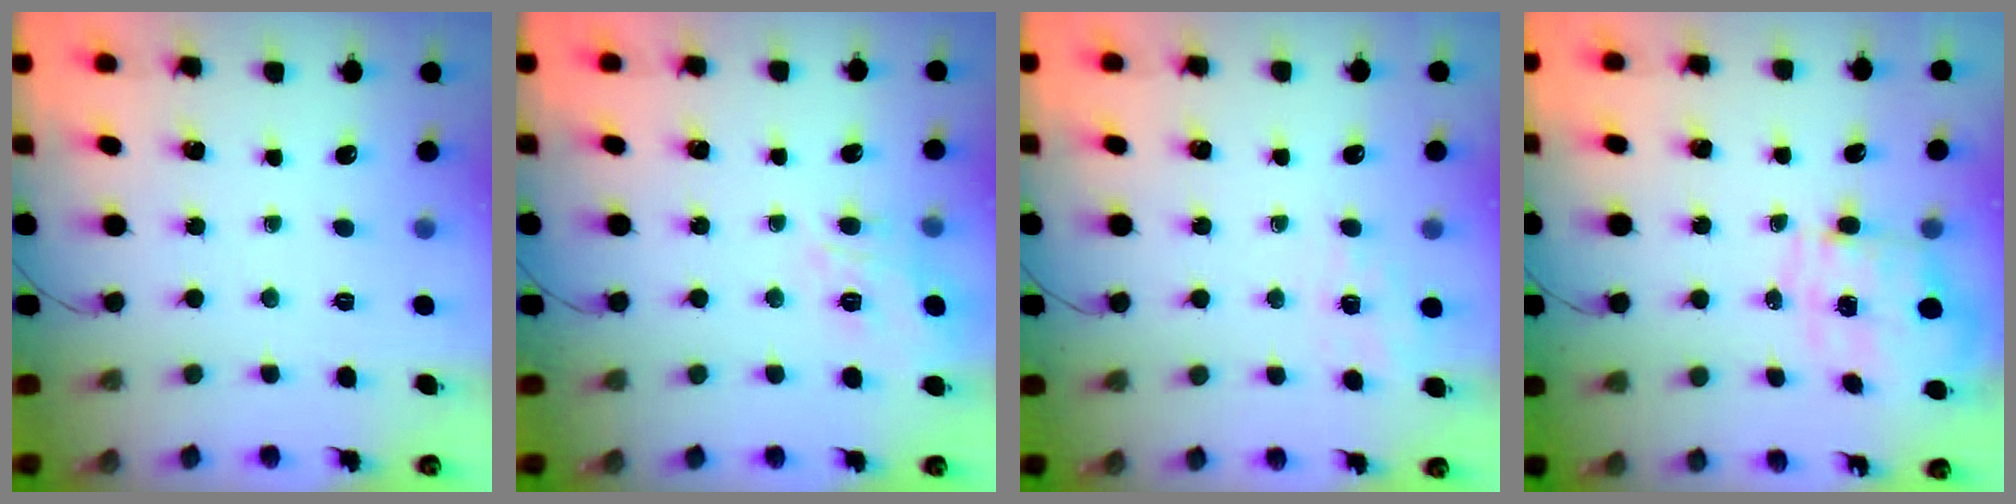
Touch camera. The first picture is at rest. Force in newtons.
{"total": 10.0, "press": 10.0, "slide": 0.6}
{"total": 1.5, "press": 0.3, "slide": 1.5}
{"total": 1.5, "press": 1.4, "slide": 0.4}